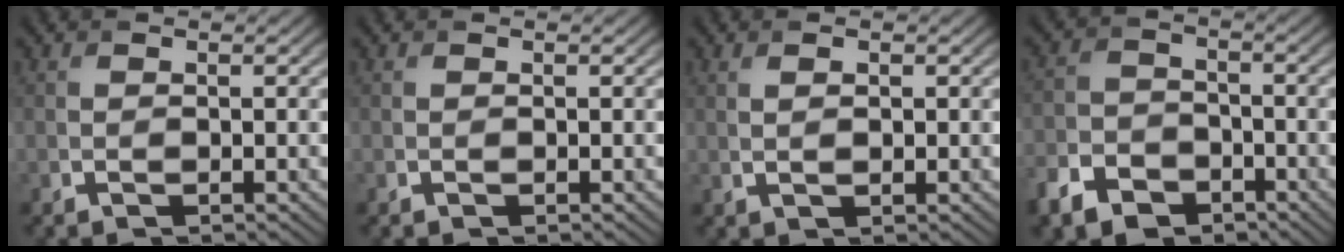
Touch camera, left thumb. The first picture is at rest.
{"total": 0.0}
{"total": 1.8, "force": [0.5, 0.6, 1.6], "torque": [-0.019, -0.009, 0.010]}
{"total": 6.9, "force": [-4.6, 4.4, 2.7], "torque": [-0.068, -0.008, -0.102]}